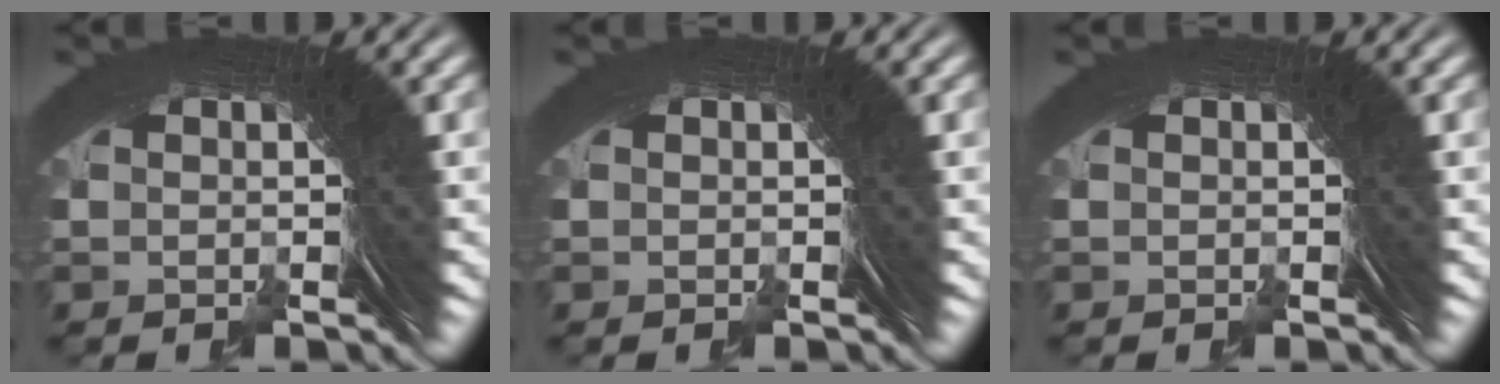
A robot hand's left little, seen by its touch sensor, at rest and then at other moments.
{"total": 0.0}
{"total": 0.0}